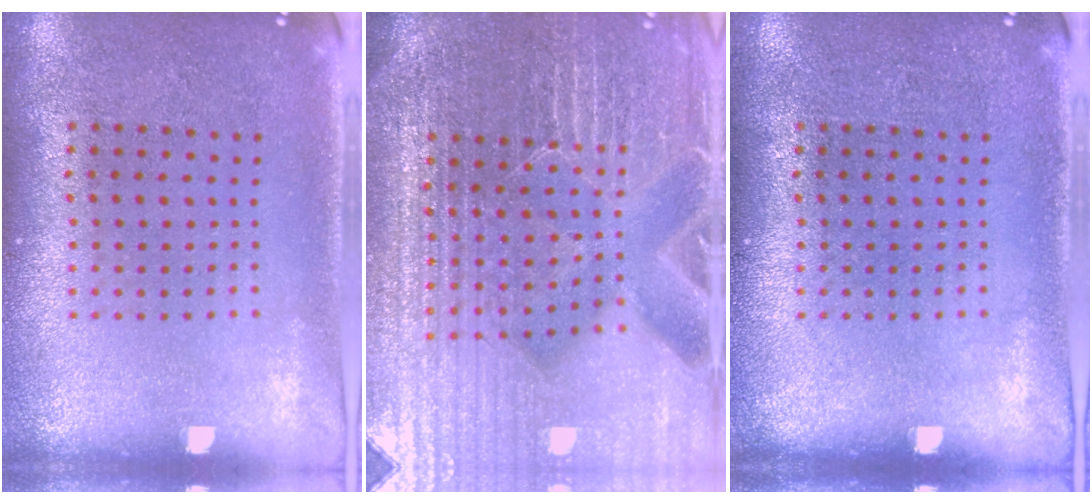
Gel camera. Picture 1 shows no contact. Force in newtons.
{"total": 5.7, "press": 5.2, "slide": 2.2}
{"total": 0.0}